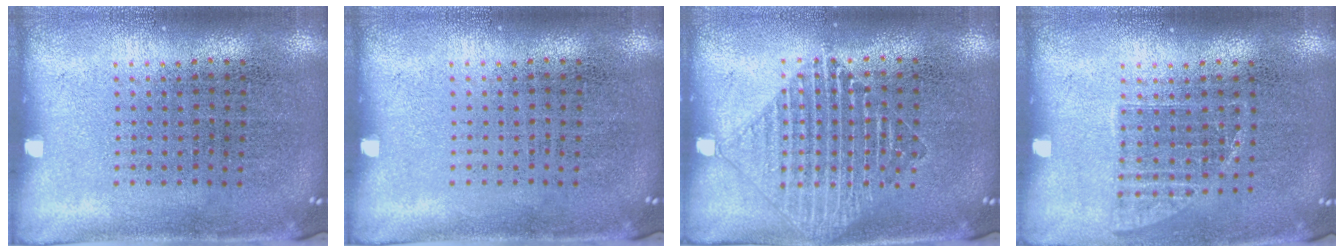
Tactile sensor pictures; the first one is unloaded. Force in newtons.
{"total": 0.0}
{"total": 1.3, "press": 1.3, "slide": 0.2}
{"total": 1.0, "press": 0.8, "slide": 0.6}